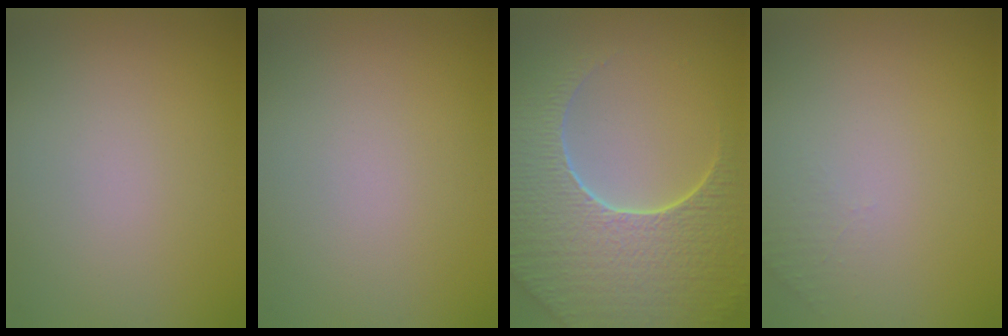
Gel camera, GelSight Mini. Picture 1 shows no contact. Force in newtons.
{"total": 0.0}
{"total": 9.3, "press": 6.6, "slide": 6.5}
{"total": 1.0, "press": 0.9, "slide": 0.3}